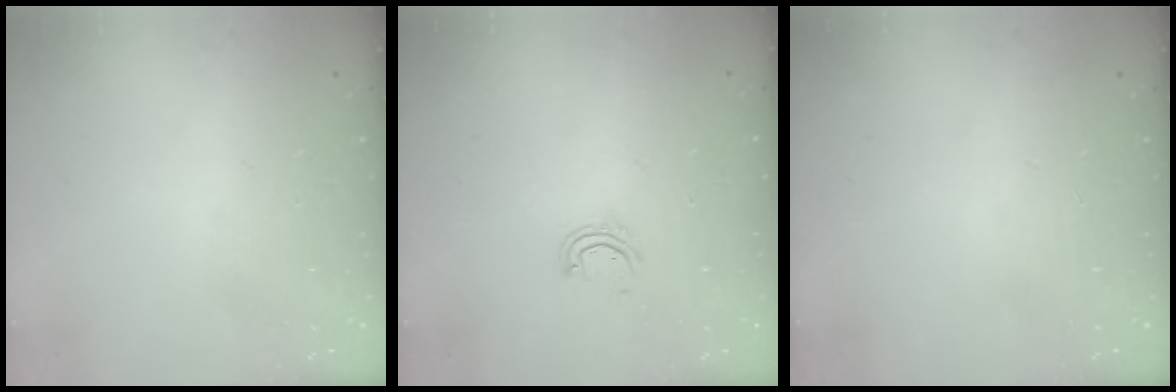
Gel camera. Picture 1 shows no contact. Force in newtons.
{"total": 2.7, "press": 2.7, "slide": 0.2}
{"total": 0.0}